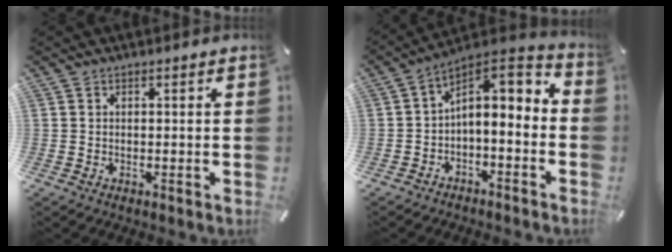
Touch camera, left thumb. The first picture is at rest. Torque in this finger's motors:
{"motor_torque": [-0.13, 1.09, 0.49, 0.35, 0.34]}